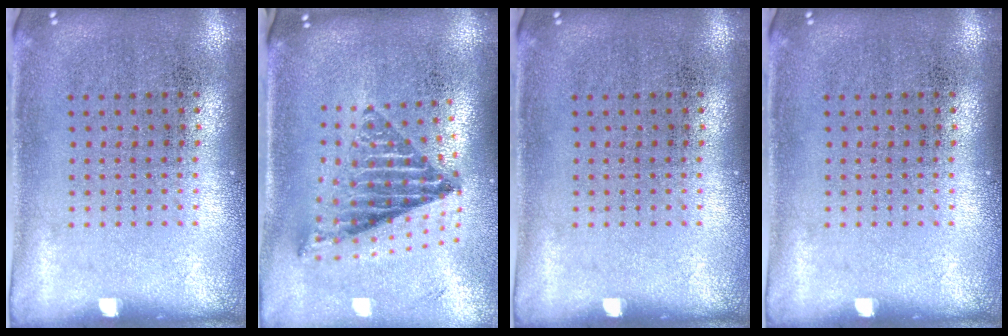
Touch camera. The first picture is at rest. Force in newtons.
{"total": 1.5, "press": 1.3, "slide": 0.9}
{"total": 0.0}
{"total": 0.0}